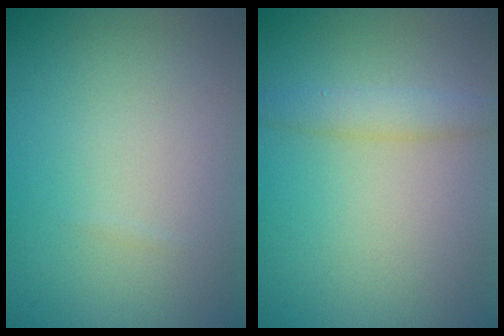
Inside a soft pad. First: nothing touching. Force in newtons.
{"total": 2.2, "press": 2.2, "slide": 0.1}